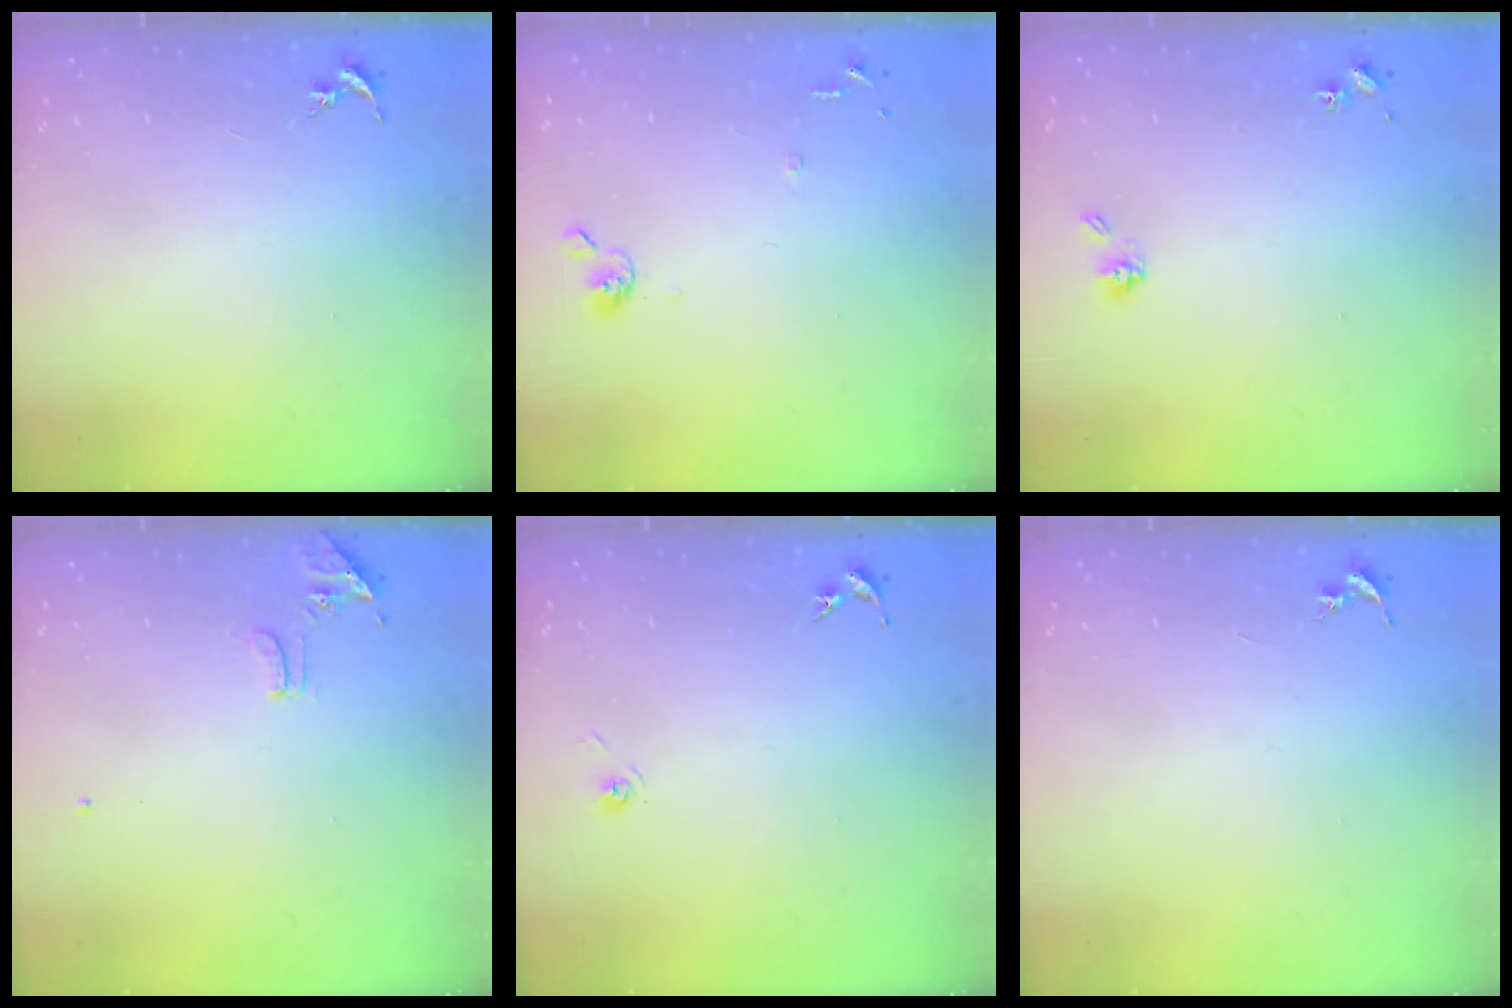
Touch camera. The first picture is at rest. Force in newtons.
{"total": 6.6, "press": 6.6, "slide": 0.6}
{"total": 5.0, "press": 4.6, "slide": 1.7}
{"total": 8.0, "press": 7.9, "slide": 0.7}
{"total": 3.3, "press": 2.7, "slide": 2.0}
{"total": 0.0}